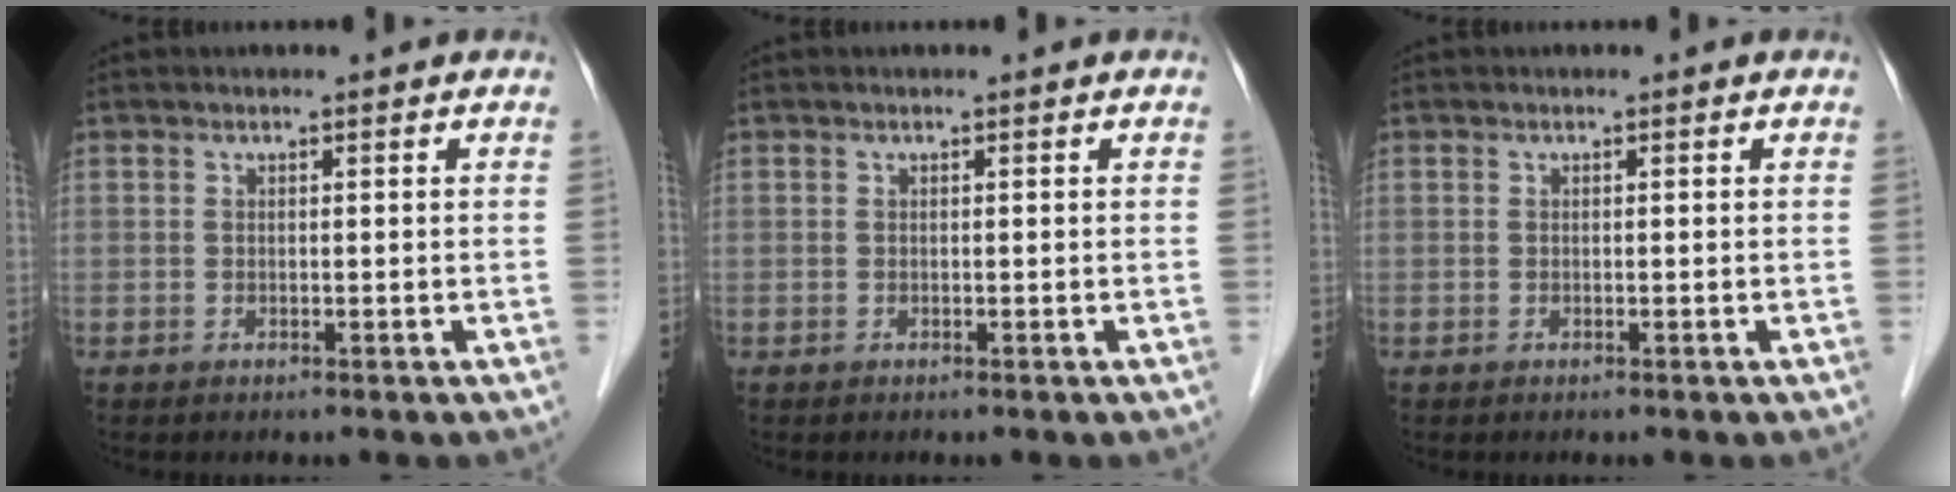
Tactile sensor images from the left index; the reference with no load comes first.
{"total": 0.0}
{"total": 0.0}